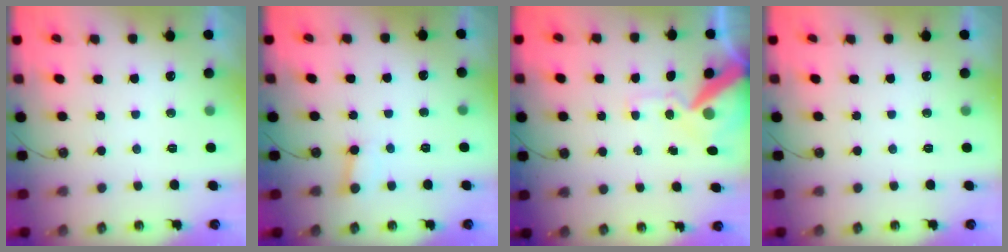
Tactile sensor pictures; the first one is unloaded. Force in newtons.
{"total": 2.3, "press": 2.3, "slide": 0.2}
{"total": 13.1, "press": 13.0, "slide": 1.8}
{"total": 0.0}